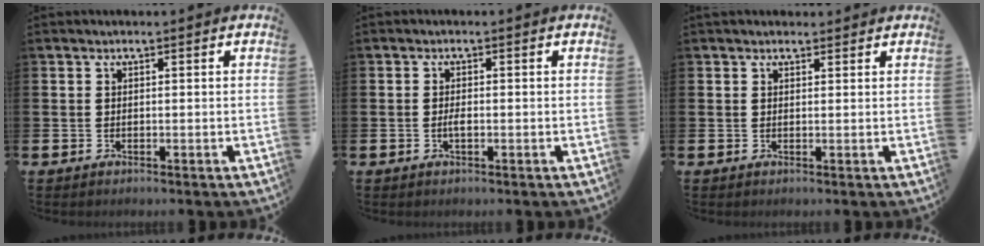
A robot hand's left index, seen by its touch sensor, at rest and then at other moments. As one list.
[{"total": 1.3, "force": [-0.3, 0.5, 1.2], "torque": [-0.018, -0.001, -0.006]}, {"total": 1.2, "force": [1.1, 0.5, 0.1], "torque": [0.007, 0.003, 0.018]}]